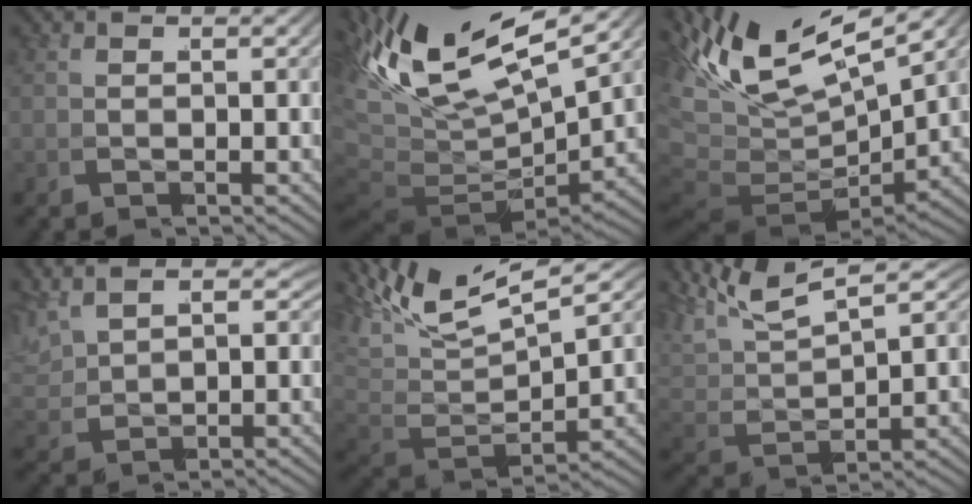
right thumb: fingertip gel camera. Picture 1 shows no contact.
{"total": 11.8, "force": [1.0, 7.3, 9.2], "torque": [-0.196, -0.029, 0.030]}
{"total": 11.4, "force": [1.1, 7.7, 8.4], "torque": [-0.187, -0.042, 0.032]}
{"total": 3.2, "force": [2.6, 1.6, 0.9], "torque": [-0.023, 0.008, 0.050]}
{"total": 8.1, "force": [2.7, 4.8, 5.9], "torque": [-0.120, -0.011, 0.040]}
{"total": 5.7, "force": [3.6, 3.0, 3.2], "torque": [-0.092, 0.004, 0.058]}